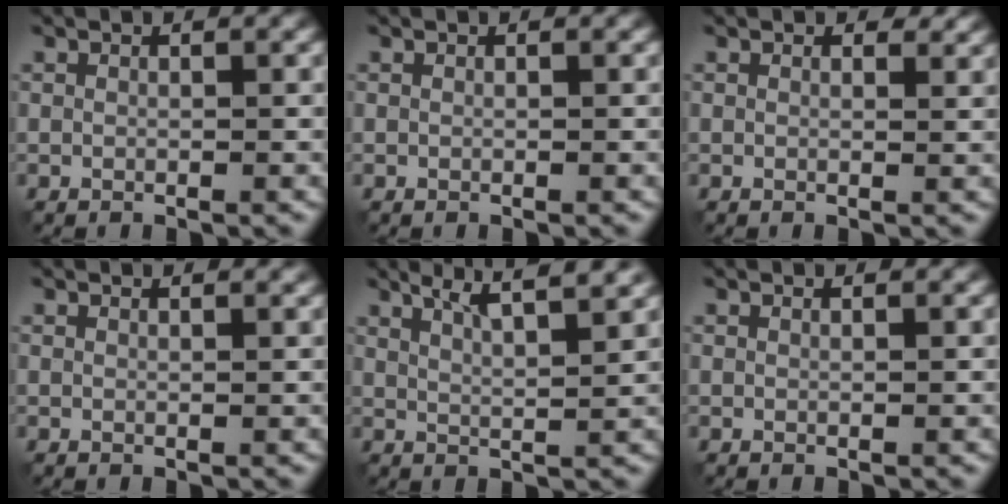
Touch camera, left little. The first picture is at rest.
{"total": 0.0}
{"total": 1.1, "force": [0.8, 0.5, 0.4], "torque": [-0.004, -0.004, 0.012]}
{"total": 1.6, "force": [1.5, 0.3, 0.4], "torque": [-0.009, 0.001, 0.012]}
{"total": 6.5, "force": [4.5, 1.6, 4.4], "torque": [-0.049, 0.025, 0.045]}
{"total": 0.8, "force": [0.8, 0.1, 0.2], "torque": [-0.007, -0.003, 0.008]}